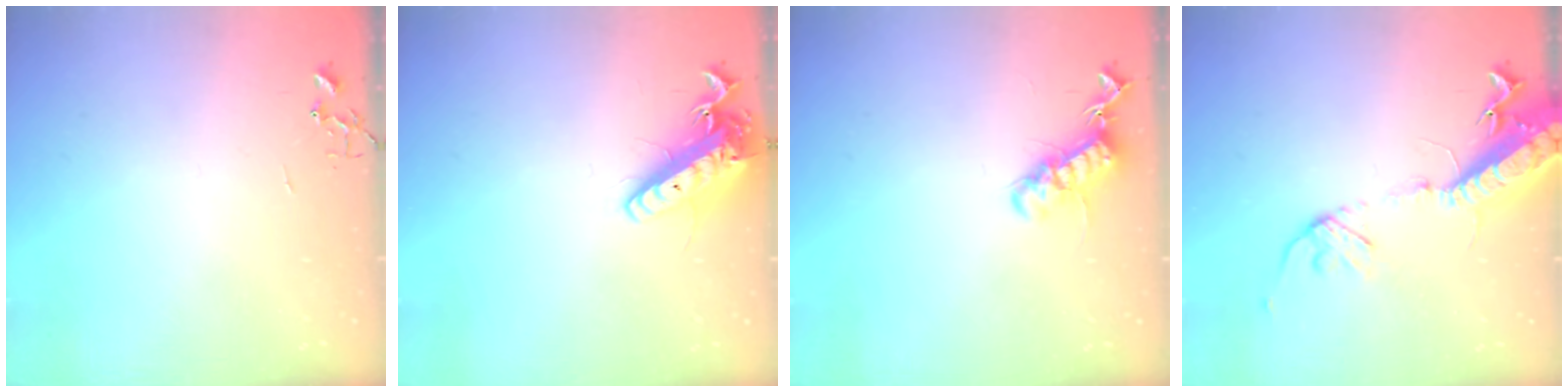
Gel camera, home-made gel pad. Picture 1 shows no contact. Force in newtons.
{"total": 16.0, "press": 15.7, "slide": 3.1}
{"total": 13.8, "press": 13.7, "slide": 1.3}
{"total": 17.1, "press": 16.6, "slide": 4.0}